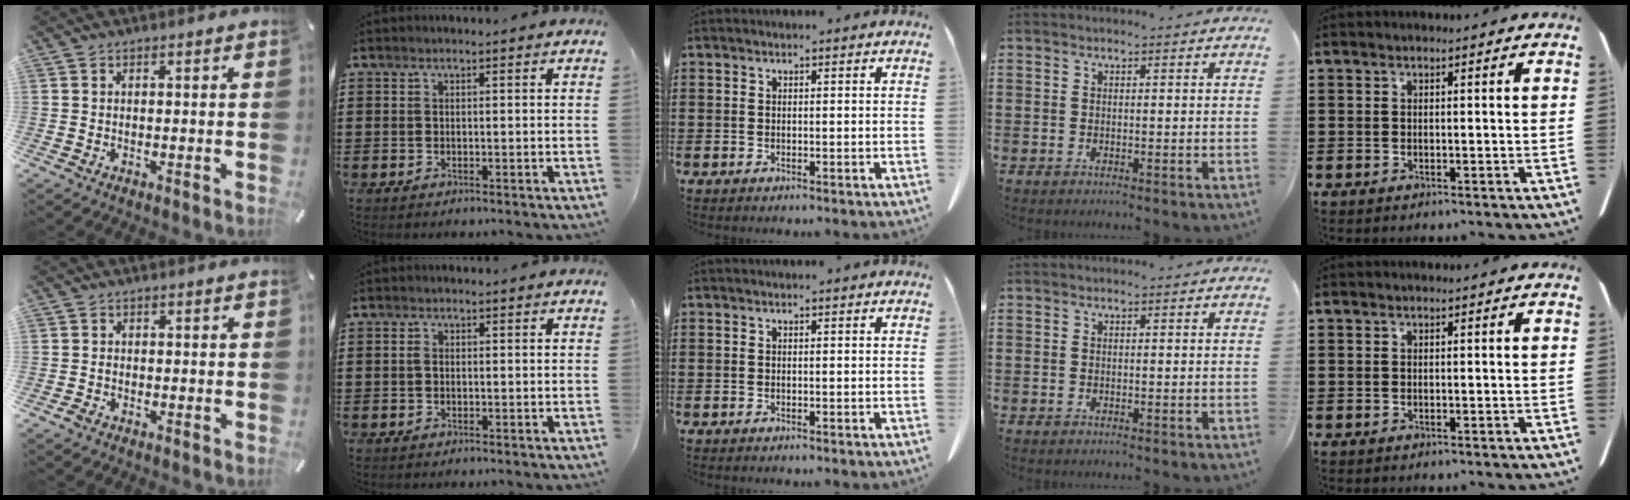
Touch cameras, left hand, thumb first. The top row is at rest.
{"thumb": {"total": 1.0, "force": [-0.5, 0.8, 0.4], "torque": [-0.008, 0.003, -0.012]}, "index": {"total": 1.6, "force": [0.1, 1.0, 1.2], "torque": [-0.034, 0.003, -0.002]}}